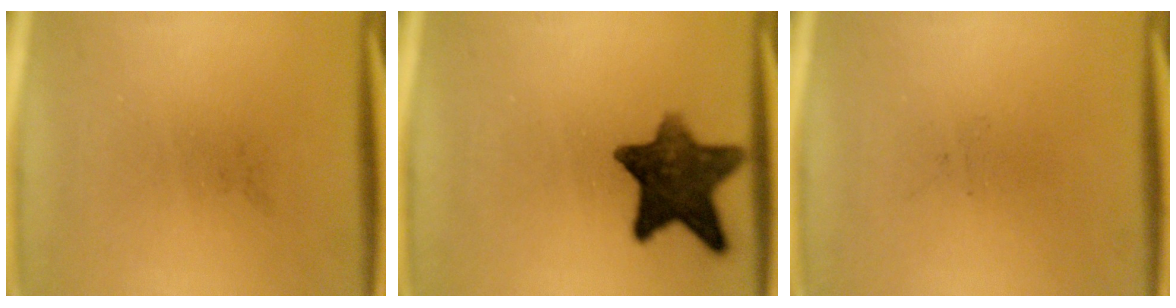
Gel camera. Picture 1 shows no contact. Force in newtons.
{"total": 11.5}
{"total": 0.0}